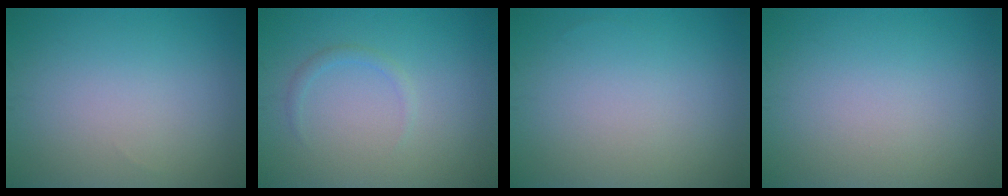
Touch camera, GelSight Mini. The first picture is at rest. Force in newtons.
{"total": 1.0, "press": 1.0, "slide": 0.0}
{"total": 0.0}
{"total": 0.0}